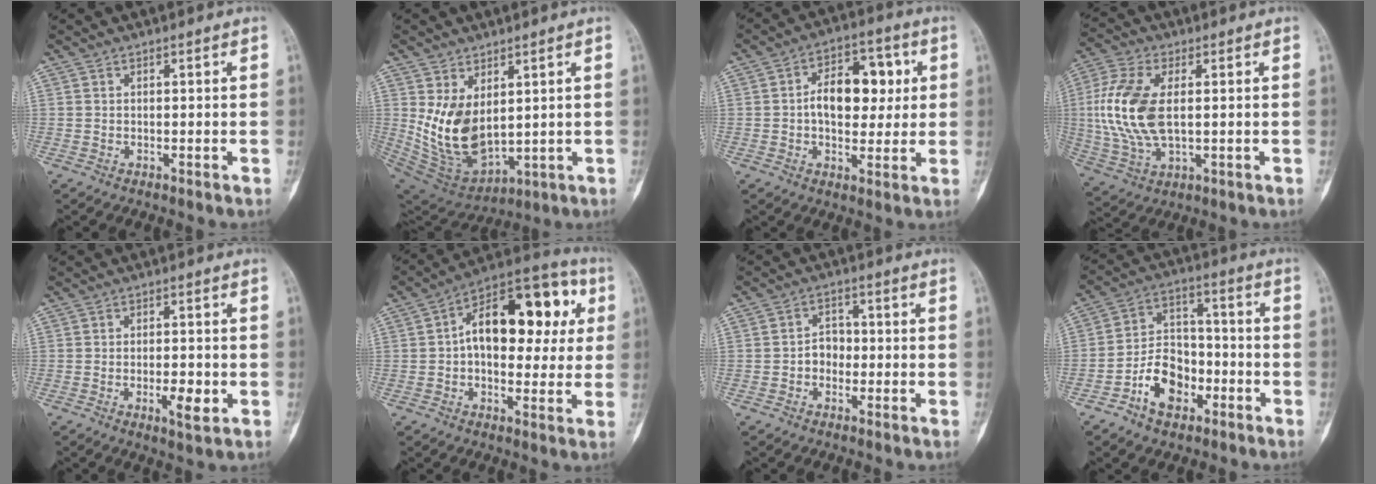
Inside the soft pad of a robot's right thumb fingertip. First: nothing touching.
{"total": 13.0, "force": [2.7, 7.9, 9.9], "torque": [-0.163, -0.027, 0.081]}
{"total": 12.2, "force": [1.5, 7.6, 9.4], "torque": [-0.104, 0.015, 0.018]}
{"total": 14.4, "force": [1.2, 7.6, 12.2], "torque": [-0.272, 0.000, 0.026]}
{"total": 5.1, "force": [-1.4, 1.9, 4.5], "torque": [-0.068, -0.002, -0.019]}
{"total": 20.1, "force": [3.3, 11.3, 16.3], "torque": [-0.201, 0.034, 0.038]}
{"total": 3.7, "force": [-0.9, 3.1, 1.9], "torque": [-0.006, 0.018, -0.025]}
{"total": 11.0, "force": [-5.1, 7.4, 6.3], "torque": [-0.083, 0.047, -0.092]}